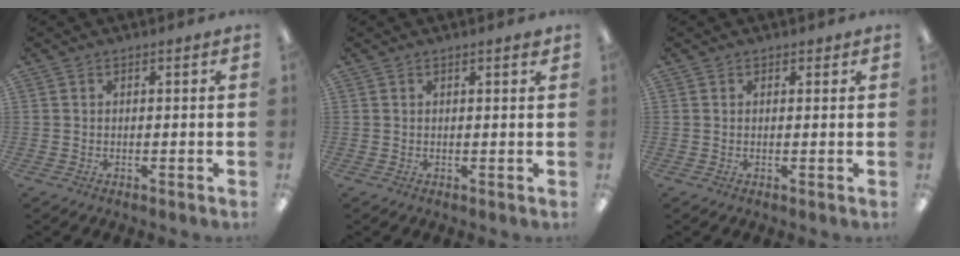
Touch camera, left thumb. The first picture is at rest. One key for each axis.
{"total": 0.9, "fx": 0.8, "fy": 0.0, "fz": 0.6, "tx": -0.004, "ty": -0.004, "tz": 0.011}
{"total": 0.7, "fx": 0.5, "fy": 0.5, "fz": 0.0, "tx": 0.008, "ty": -0.001, "tz": 0.008}